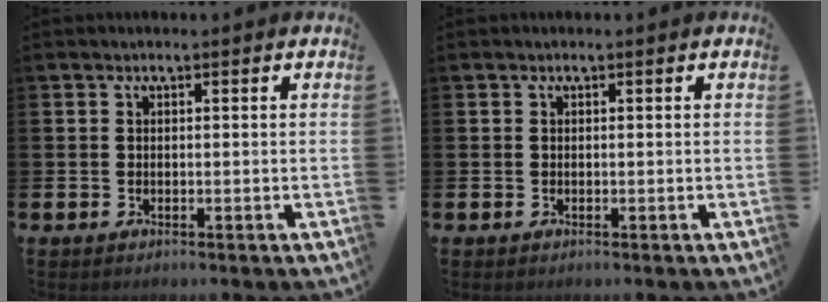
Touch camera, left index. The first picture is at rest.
{"total": 0.0}